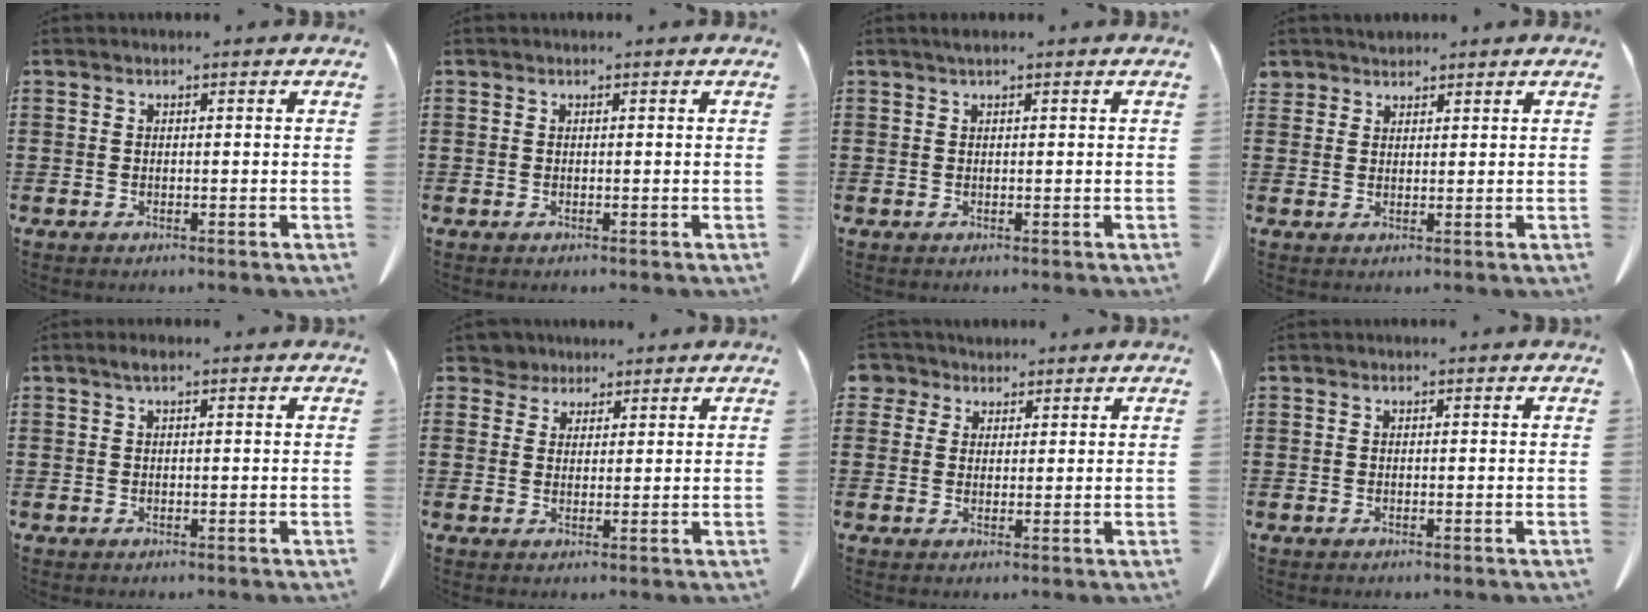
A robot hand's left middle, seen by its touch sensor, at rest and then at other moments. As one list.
[{"total": 0.0}, {"total": 0.7, "force": [0.4, 0.0, 0.5], "torque": [-0.010, 0.000, 0.008]}, {"total": 2.0, "force": [1.8, 0.8, -0.2], "torque": [-0.001, 0.004, 0.037]}, {"total": 1.0, "force": [0.3, 0.1, 0.9], "torque": [-0.017, 0.002, 0.006]}, {"total": 3.8, "force": [3.2, 2.0, 0.6], "torque": [-0.028, 0.005, 0.060]}, {"total": 3.3, "force": [2.3, 2.3, 0.4], "torque": [-0.012, 0.009, 0.043]}, {"total": 0.0}]